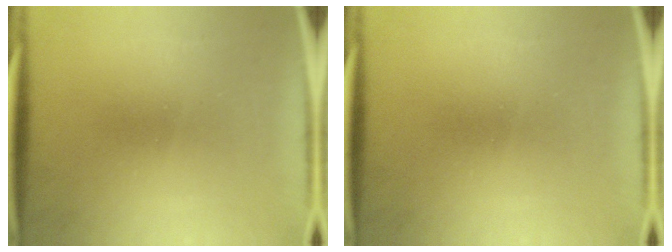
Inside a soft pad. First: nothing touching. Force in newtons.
{"total": 0.0}